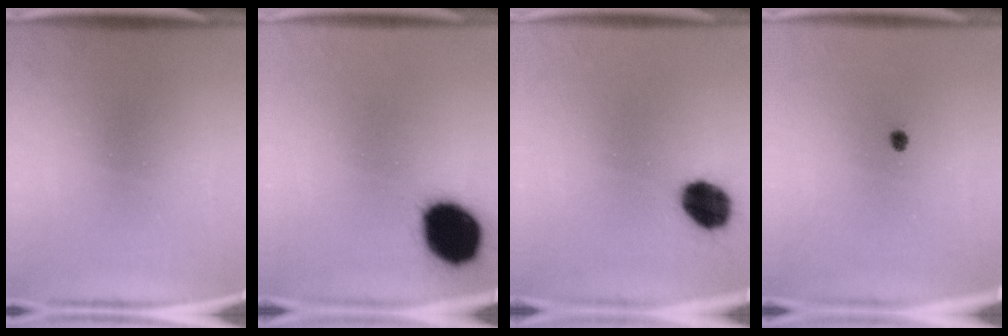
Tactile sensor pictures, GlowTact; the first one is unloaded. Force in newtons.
{"total": 18.3}
{"total": 9.9}
{"total": 1.0}